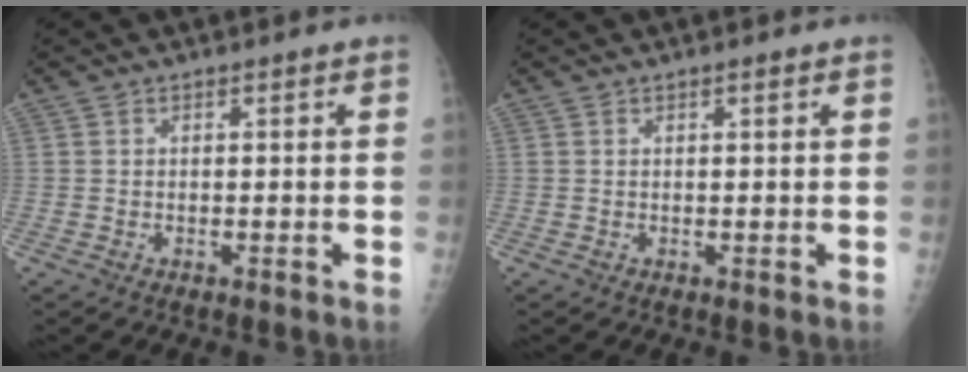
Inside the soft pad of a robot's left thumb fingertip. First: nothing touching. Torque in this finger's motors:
{"motor_torque": [-0.24, -0.11, 0.05, 0.02, 0.04]}